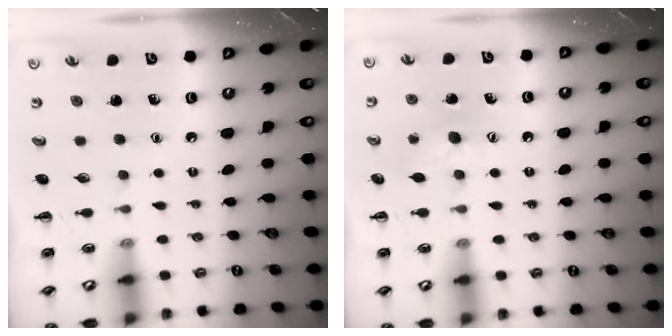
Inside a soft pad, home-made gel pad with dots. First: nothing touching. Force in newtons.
{"total": 7.6, "press": 7.4, "slide": 1.5}